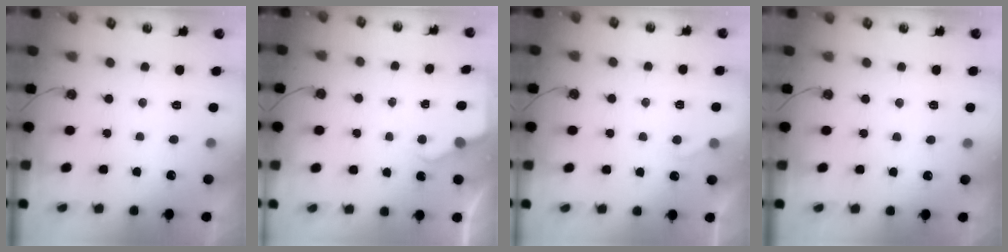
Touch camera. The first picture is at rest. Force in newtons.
{"total": 2.9, "press": 2.8, "slide": 0.4}
{"total": 4.6, "press": 4.5, "slide": 0.5}
{"total": 2.3, "press": 2.2, "slide": 0.4}